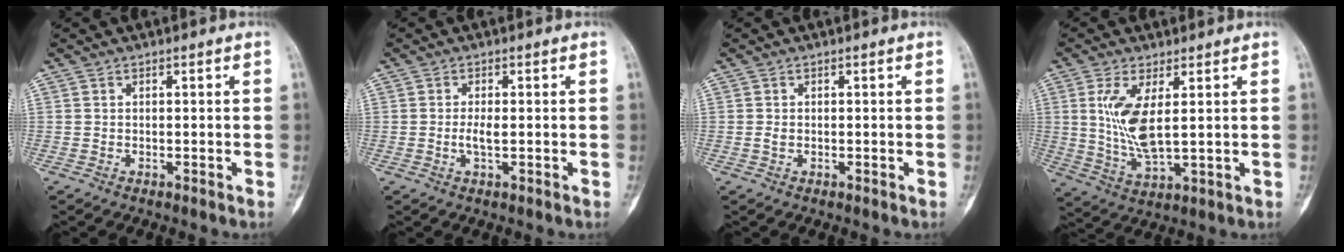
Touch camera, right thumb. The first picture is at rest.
{"total": 2.2, "force": [-0.2, 0.7, 2.1], "torque": [-0.047, -0.002, -0.004]}
{"total": 0.9, "force": [-0.1, 0.6, 0.6], "torque": [-0.014, 0.000, -0.002]}
{"total": 9.6, "force": [2.1, 3.2, 8.8], "torque": [-0.189, -0.023, 0.050]}